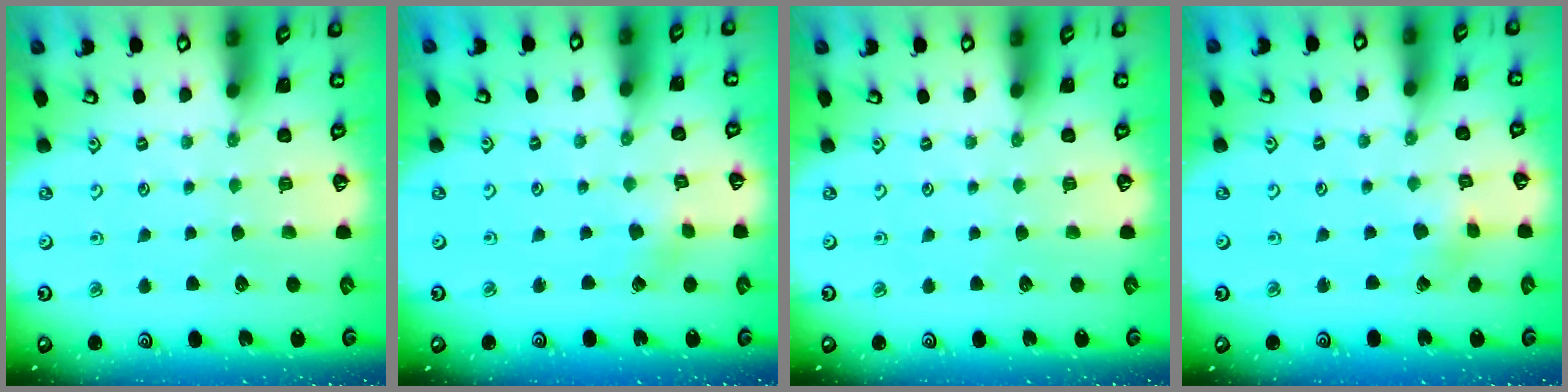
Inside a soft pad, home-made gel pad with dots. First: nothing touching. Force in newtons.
{"total": 1.8, "press": 1.8, "slide": 0.1}
{"total": 0.0}
{"total": 2.1, "press": 2.1, "slide": 0.1}